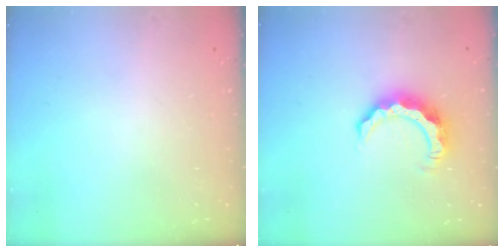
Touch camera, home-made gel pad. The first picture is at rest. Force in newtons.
{"total": 8.3, "press": 8.3, "slide": 0.6}